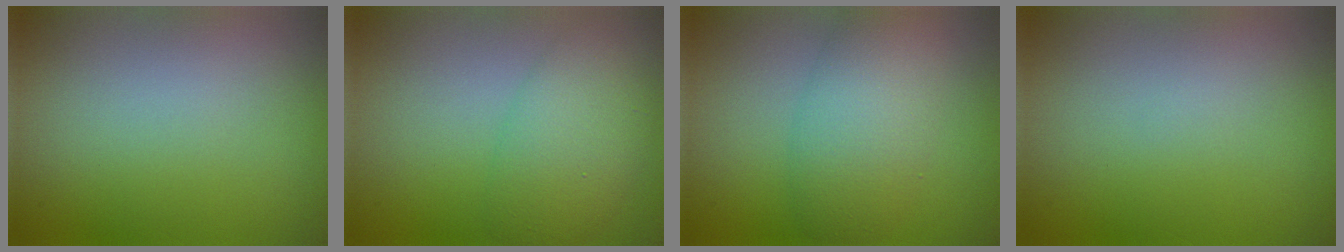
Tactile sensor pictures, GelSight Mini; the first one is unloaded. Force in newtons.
{"total": 5.7, "press": 5.7, "slide": 0.2}
{"total": 5.6, "press": 5.6, "slide": 0.3}
{"total": 0.0}